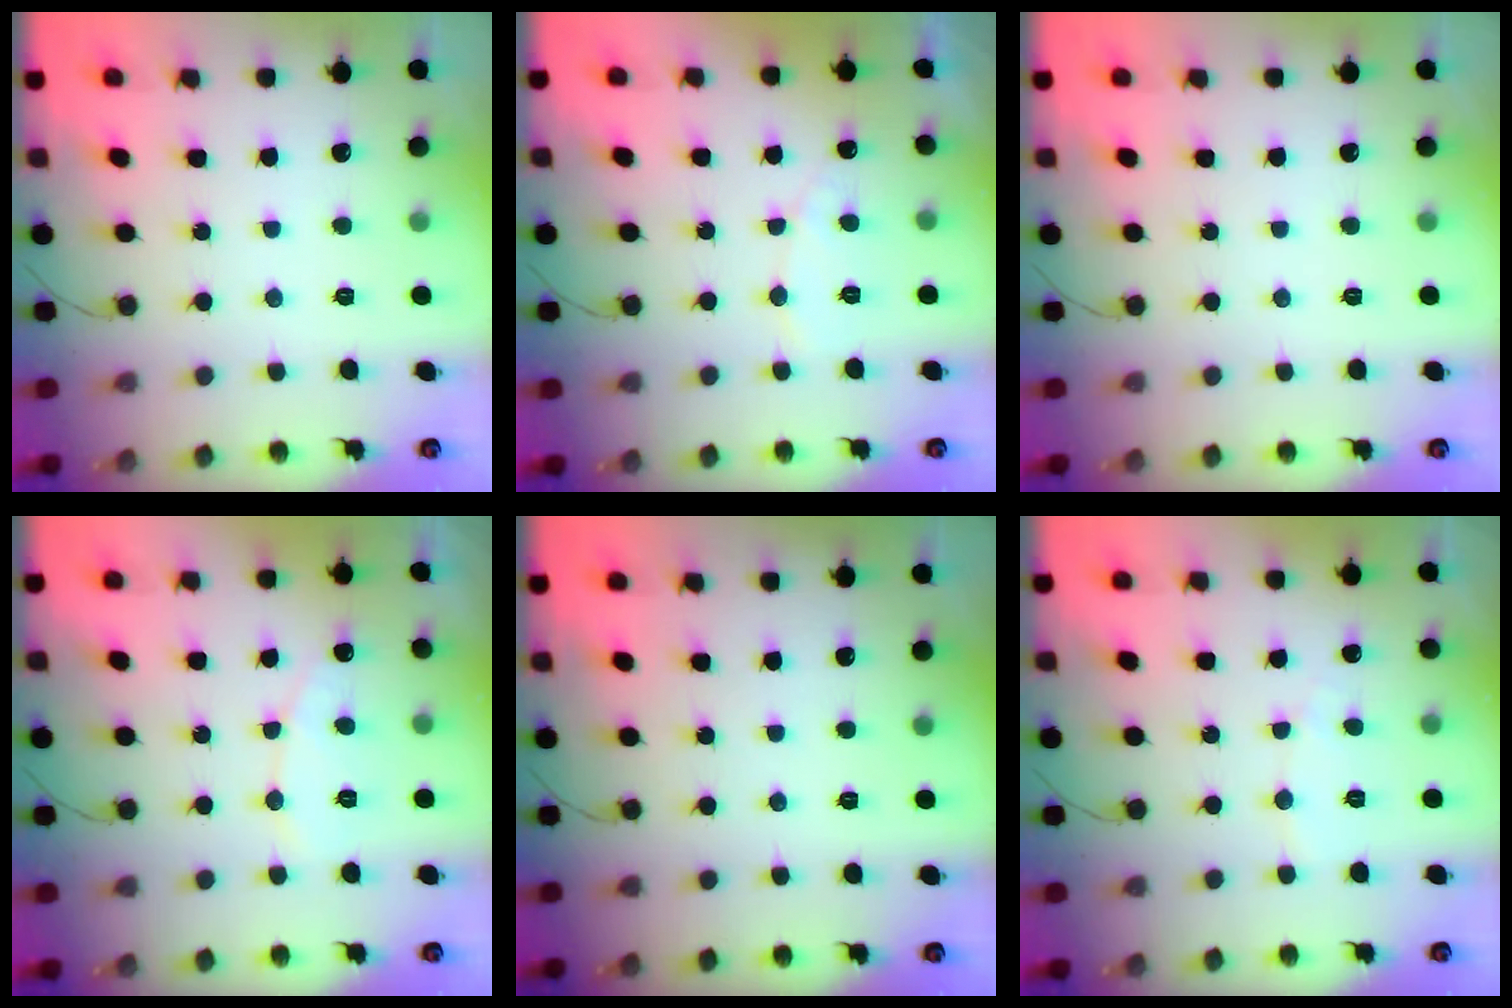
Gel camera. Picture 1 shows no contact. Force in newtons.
{"total": 5.3, "press": 5.3, "slide": 0.2}
{"total": 0.0}
{"total": 5.7, "press": 5.7, "slide": 0.4}
{"total": 0.0}
{"total": 3.0, "press": 2.9, "slide": 0.2}